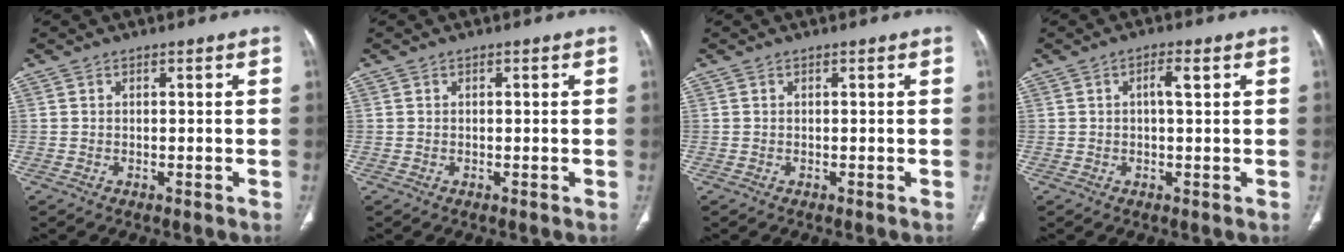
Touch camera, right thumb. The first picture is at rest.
{"total": 0.0}
{"total": 0.0}
{"total": 2.7, "force": [0.7, 0.8, 2.4], "torque": [-0.045, 0.006, 0.012]}